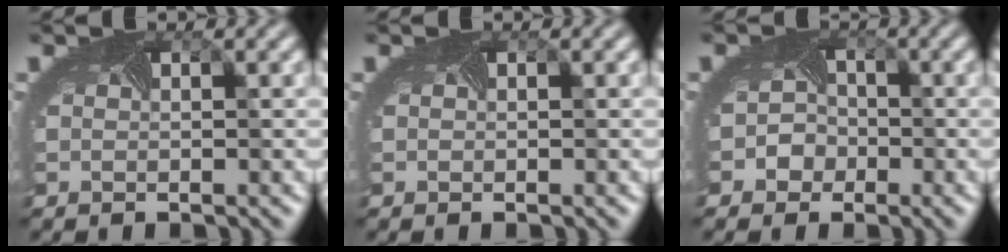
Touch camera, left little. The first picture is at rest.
{"total": 0.0}
{"total": 2.3, "force": [-1.1, 2.0, 0.2], "torque": [0.014, 0.000, -0.022]}